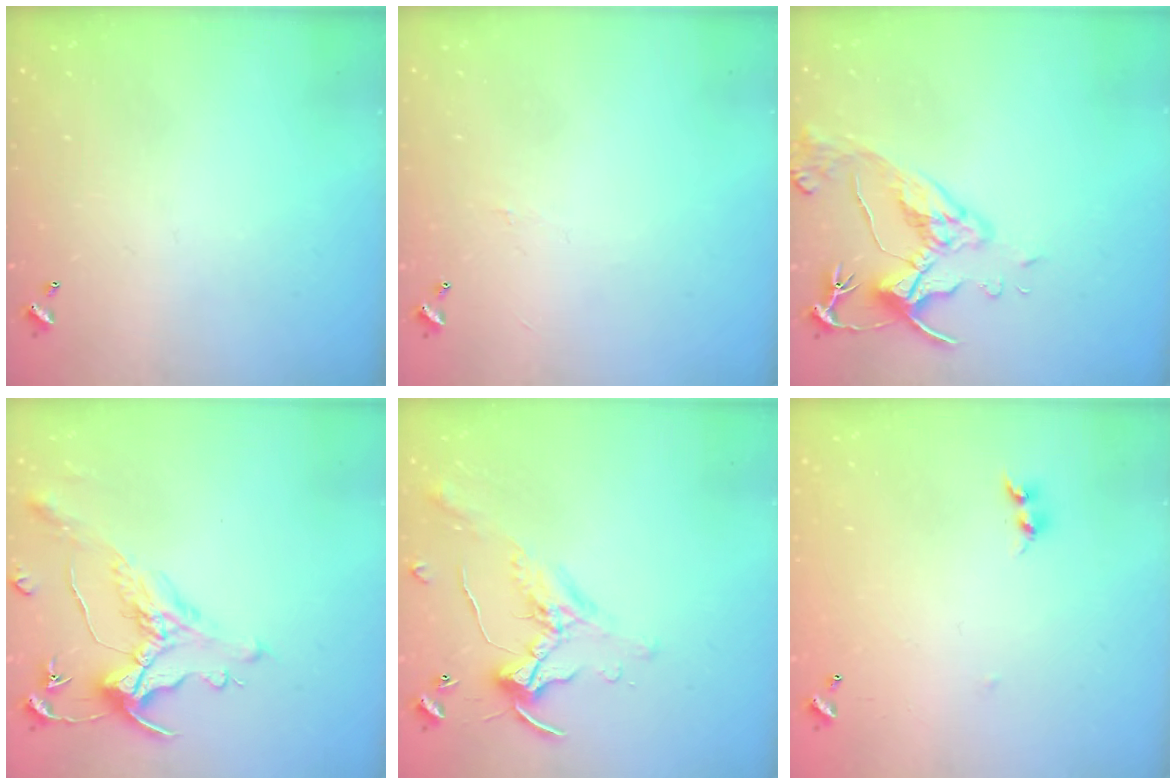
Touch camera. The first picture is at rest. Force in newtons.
{"total": 0.8, "press": 0.7, "slide": 0.5}
{"total": 6.6, "press": 6.5, "slide": 1.2}
{"total": 0.9, "press": 0.2, "slide": 0.9}
{"total": 0.8, "press": 0.8, "slide": 0.2}
{"total": 7.6, "press": 7.6, "slide": 0.4}